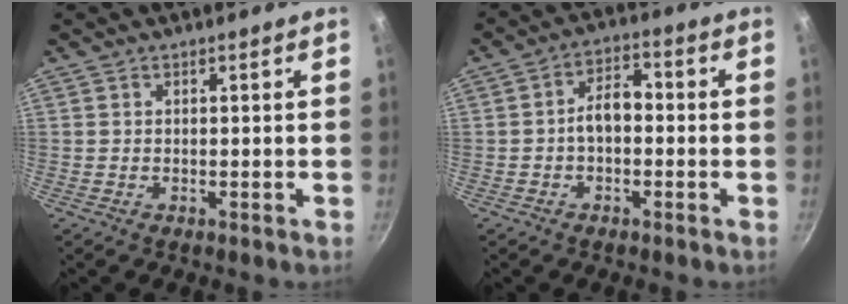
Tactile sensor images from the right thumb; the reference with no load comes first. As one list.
[{"total": 5.9, "force": [-0.8, 3.7, 4.6], "torque": [-0.054, 0.027, -0.022]}]